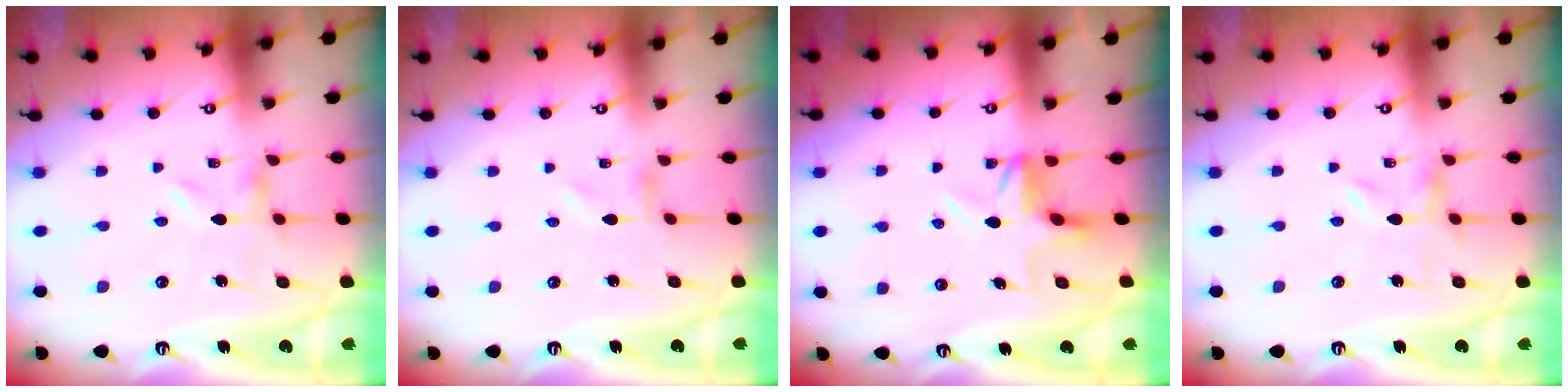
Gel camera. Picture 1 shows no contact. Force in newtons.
{"total": 1.1, "press": 1.1, "slide": 0.2}
{"total": 3.9, "press": 3.9, "slide": 0.4}
{"total": 0.0}